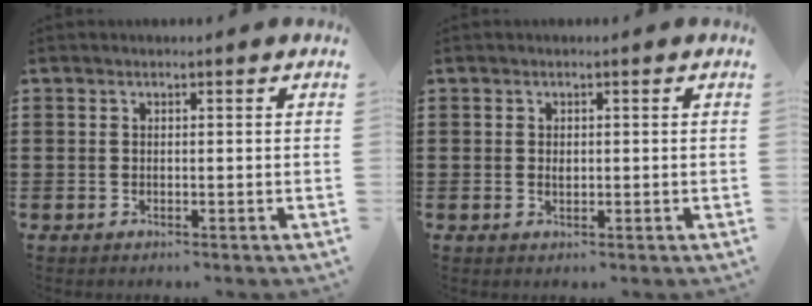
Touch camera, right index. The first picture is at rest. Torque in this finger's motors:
{"motor_torque": [2.14, 0.00, 0.01, 0.02]}